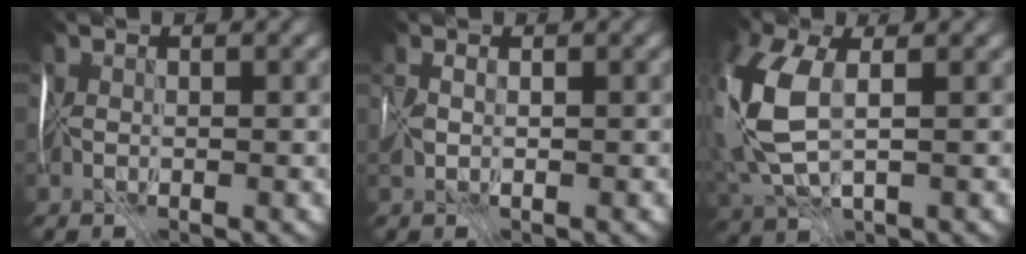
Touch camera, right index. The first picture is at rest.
{"total": 0.7, "force": [0.3, -0.4, -0.4], "torque": [0.014, -0.002, 0.015]}
{"total": 7.1, "force": [1.2, 3.9, 5.8], "torque": [-0.175, -0.003, 0.034]}